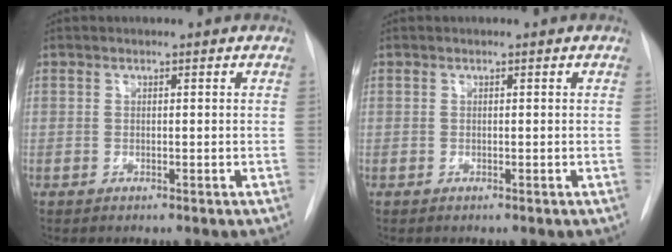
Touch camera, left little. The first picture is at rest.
{"total": 0.0}